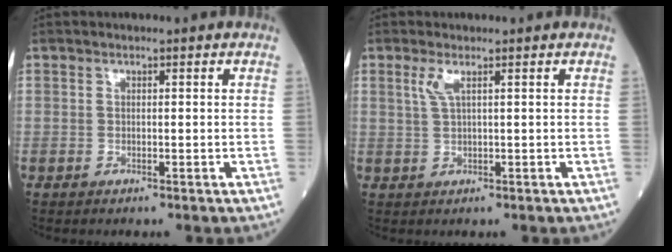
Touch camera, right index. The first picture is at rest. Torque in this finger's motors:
{"motor_torque": [0.39, 0.26, 0.22, 0.06]}